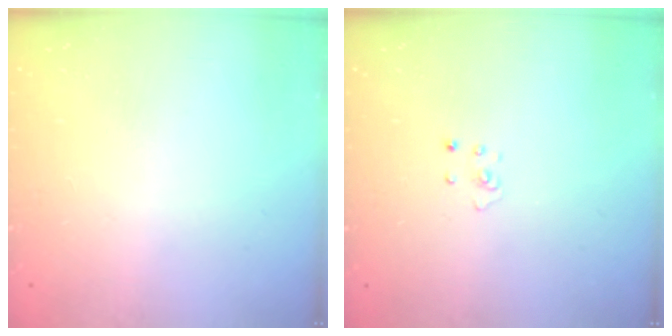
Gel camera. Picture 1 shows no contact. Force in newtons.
{"total": 2.3, "press": 2.3, "slide": 0.2}